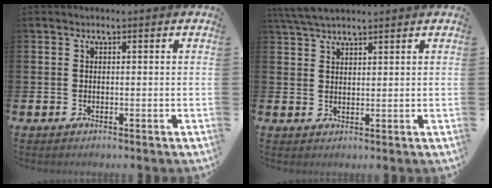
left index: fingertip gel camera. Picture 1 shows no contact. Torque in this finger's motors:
{"motor_torque": [-0.02, -0.23, 0.51, 0.18]}